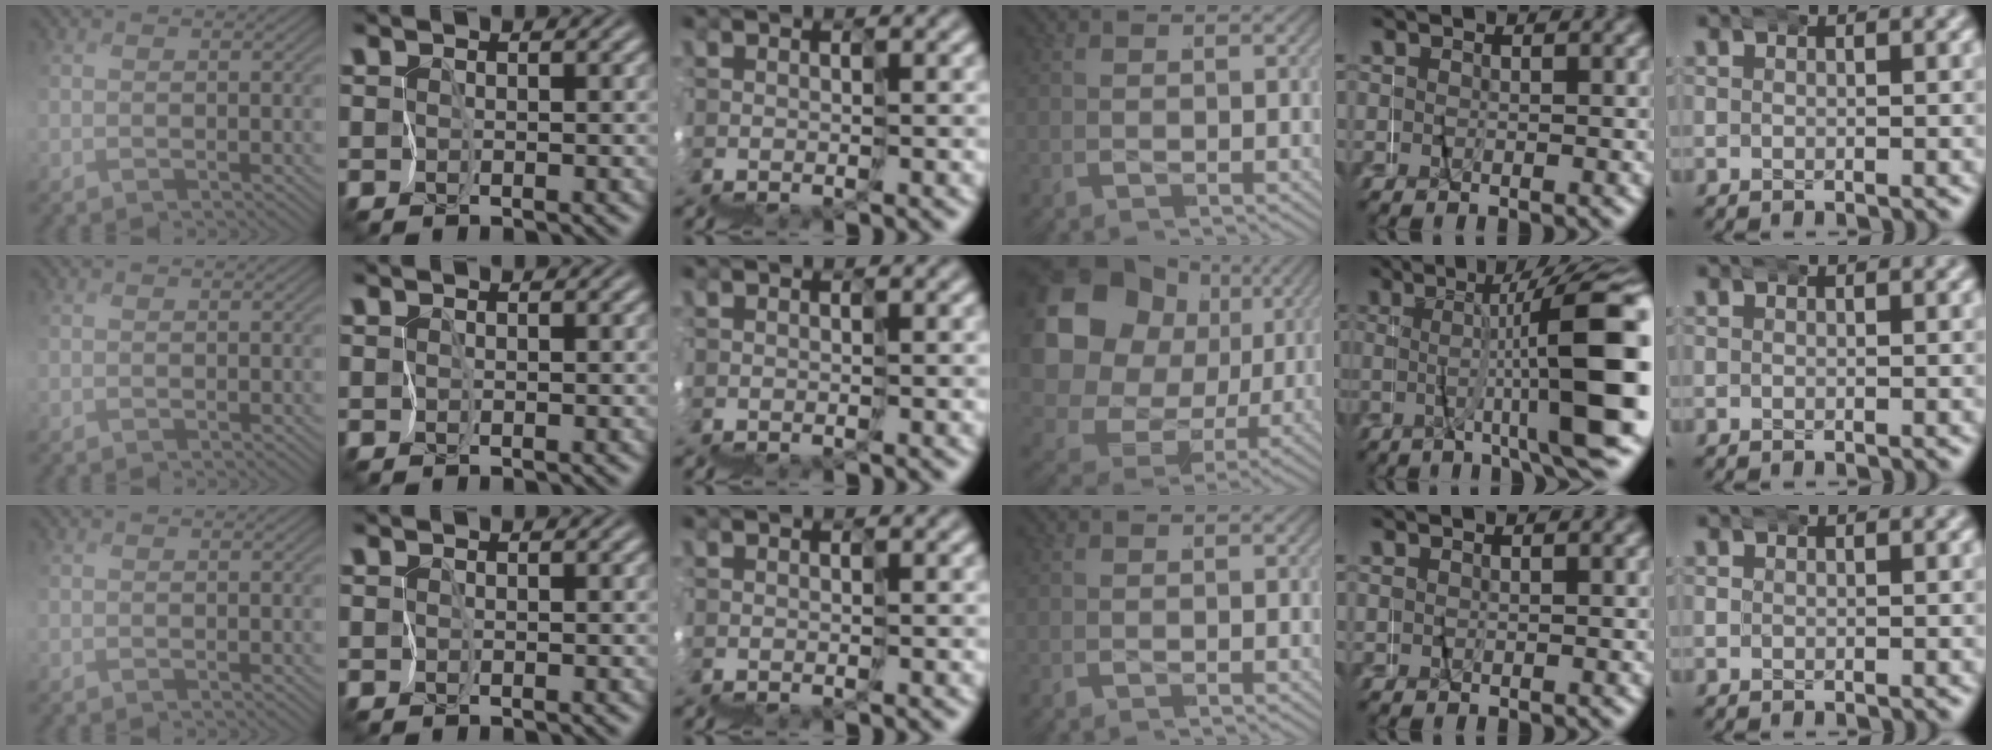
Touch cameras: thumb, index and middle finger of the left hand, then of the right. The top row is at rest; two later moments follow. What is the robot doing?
{"motion": "wrap", "object": "napkin"}